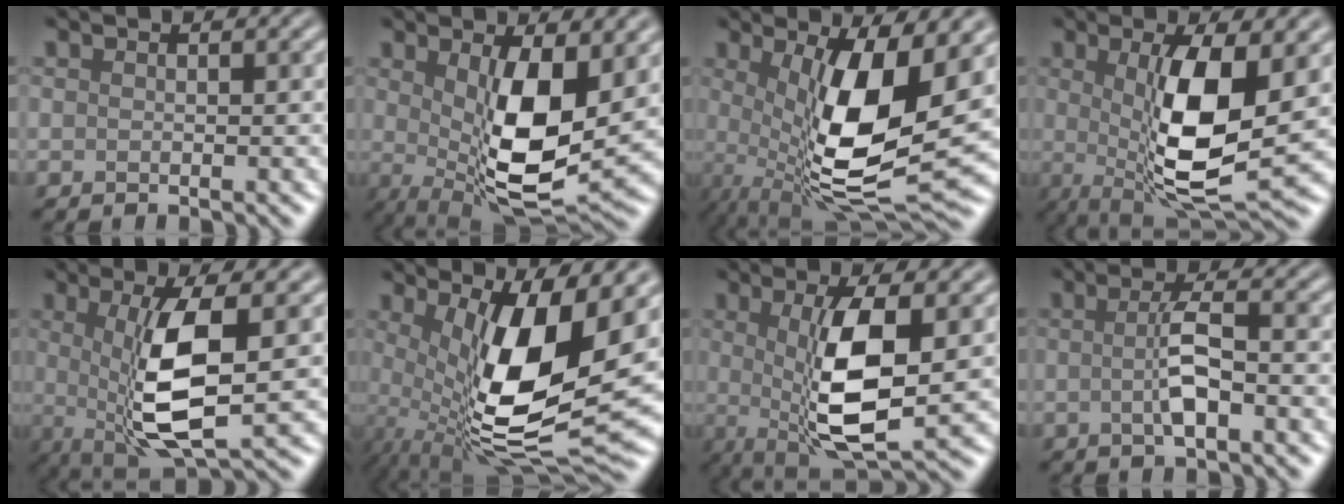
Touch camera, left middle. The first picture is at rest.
{"total": 9.5, "force": [0.6, 3.4, 8.8], "torque": [-0.157, -0.021, 0.017]}
{"total": 11.4, "force": [0.3, 3.4, 10.9], "torque": [-0.190, -0.022, 0.010]}
{"total": 9.2, "force": [0.2, 2.6, 8.8], "torque": [-0.155, -0.016, 0.009]}
{"total": 8.2, "force": [0.0, 2.5, 7.9], "torque": [-0.146, -0.014, 0.006]}
{"total": 12.7, "force": [0.4, 4.3, 12.0], "torque": [-0.208, -0.022, 0.012]}
{"total": 8.1, "force": [0.0, 2.3, 7.7], "torque": [-0.141, -0.014, 0.006]}
{"total": 3.1, "force": [-0.7, 0.6, 3.0], "torque": [-0.059, -0.002, -0.011]}